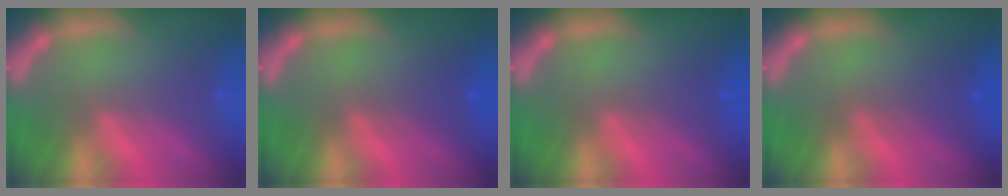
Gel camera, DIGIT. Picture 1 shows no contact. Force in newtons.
{"total": 1.9}
{"total": 1.5}
{"total": 2.5}